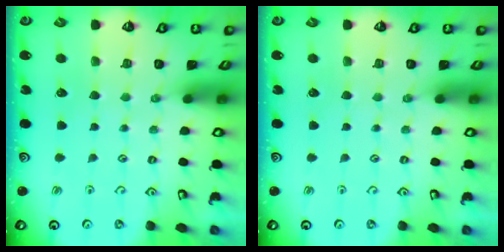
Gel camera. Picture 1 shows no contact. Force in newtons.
{"total": 0.0}